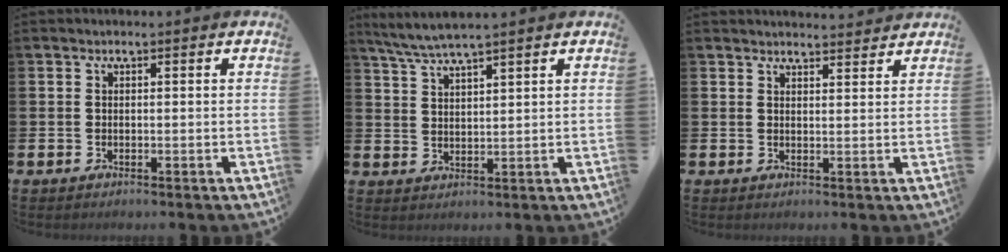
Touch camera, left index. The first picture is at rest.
{"total": 4.5, "force": [4.2, -0.3, 1.7], "torque": [-0.048, -0.014, 0.076]}
{"total": 2.7, "force": [2.7, 0.2, -0.1], "torque": [0.006, -0.019, 0.046]}